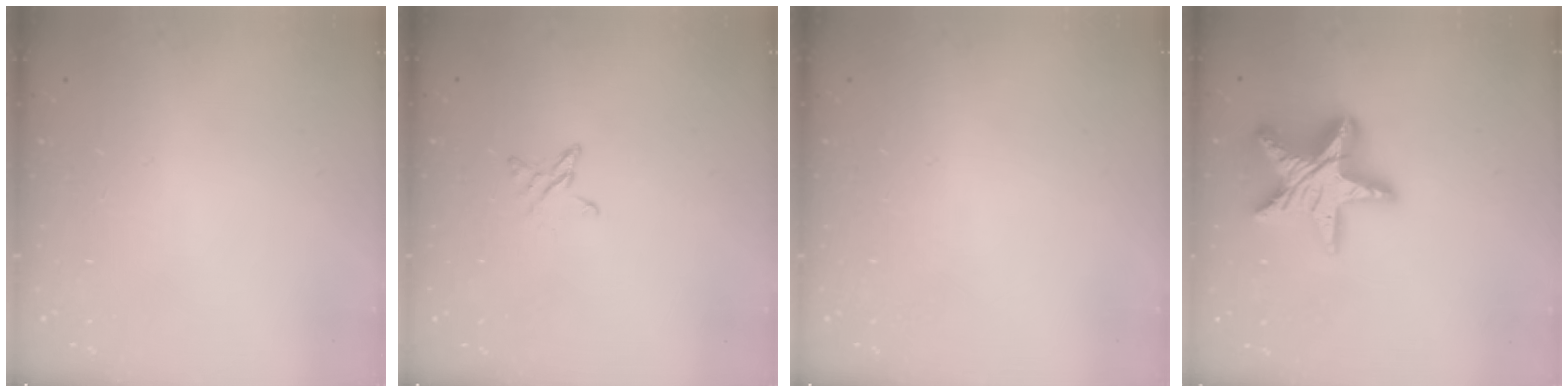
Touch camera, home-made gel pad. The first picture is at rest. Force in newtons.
{"total": 4.2, "press": 4.2, "slide": 0.5}
{"total": 0.0}
{"total": 22.8, "press": 22.7, "slide": 2.0}